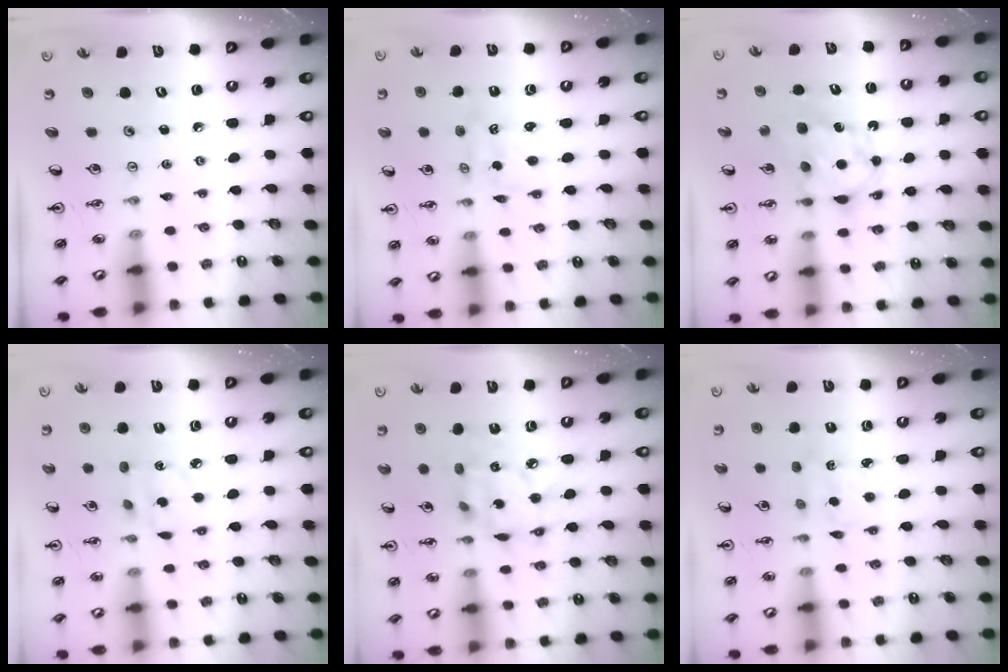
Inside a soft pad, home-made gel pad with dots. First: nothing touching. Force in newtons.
{"total": 0.0}
{"total": 7.3, "press": 7.3, "slide": 0.2}
{"total": 4.4, "press": 4.4, "slide": 0.3}
{"total": 12.8, "press": 12.8, "slide": 0.9}
{"total": 2.8, "press": 2.7, "slide": 0.6}